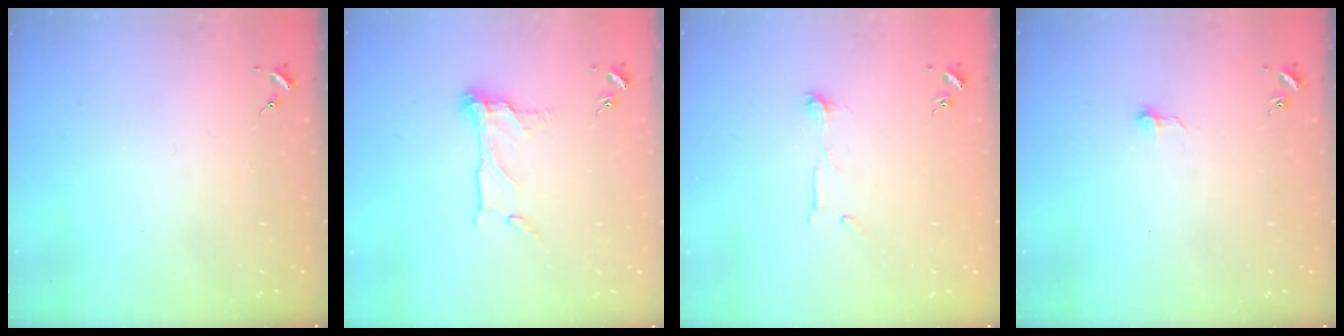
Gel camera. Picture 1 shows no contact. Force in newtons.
{"total": 10.2, "press": 10.2, "slide": 0.7}
{"total": 5.4, "press": 5.4, "slide": 0.4}
{"total": 4.2, "press": 4.2, "slide": 0.3}